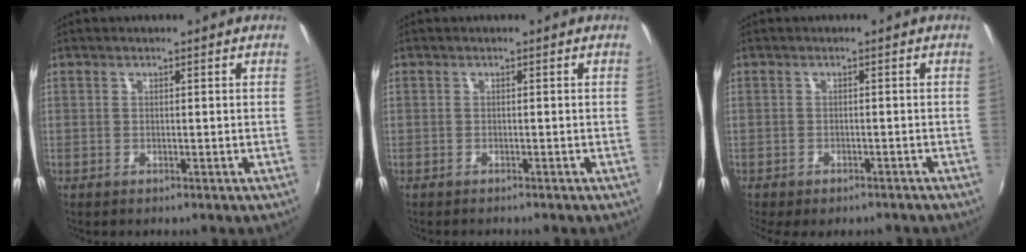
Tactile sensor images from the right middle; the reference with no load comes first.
{"total": 0.9, "force": [-0.9, 0.1, 0.2], "torque": [-0.006, -0.004, -0.014]}
{"total": 6.1, "force": [-4.8, 2.1, 3.0], "torque": [-0.072, -0.027, -0.066]}